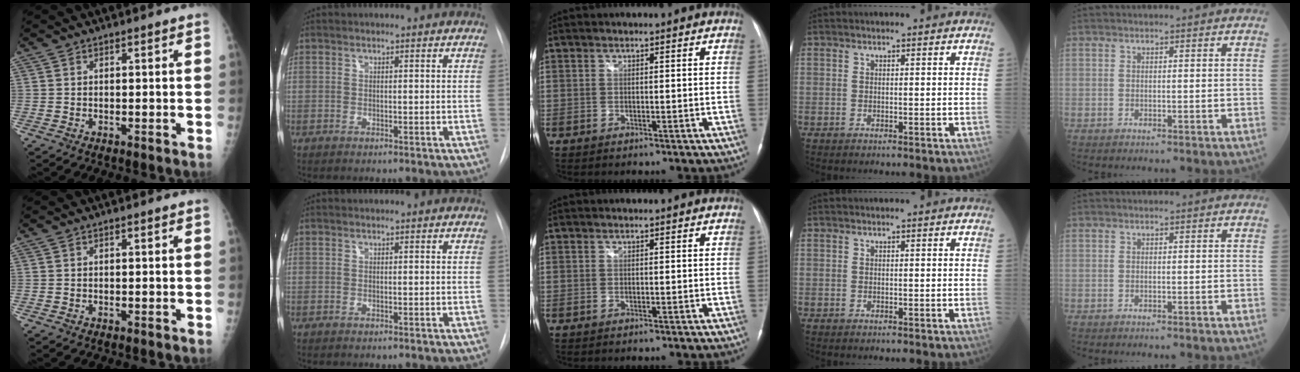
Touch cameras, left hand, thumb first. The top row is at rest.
{}